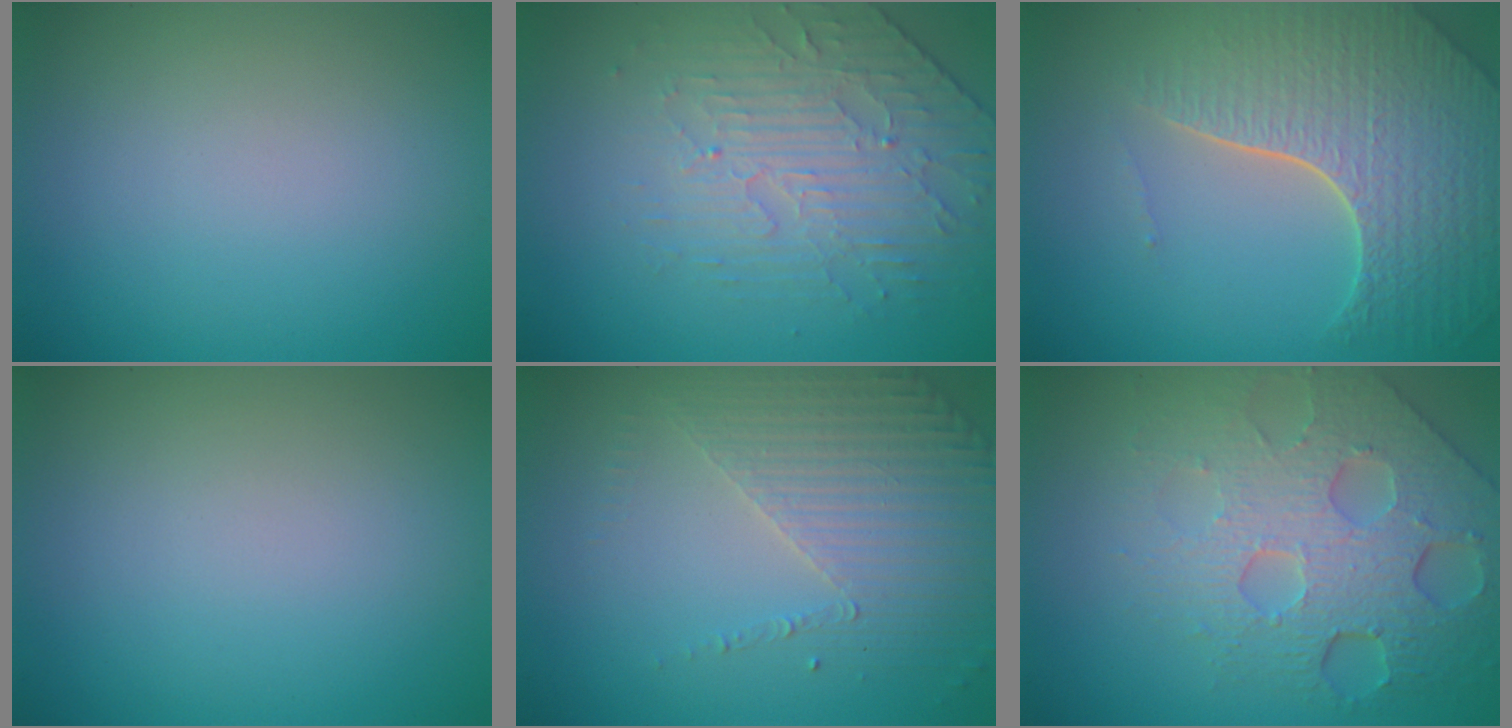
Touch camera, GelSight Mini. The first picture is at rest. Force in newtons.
{"total": 4.4, "press": 3.4, "slide": 2.7}
{"total": 8.0, "press": 5.7, "slide": 5.6}
{"total": 0.0}
{"total": 4.2, "press": 3.1, "slide": 2.9}
{"total": 7.9, "press": 5.5, "slide": 5.7}